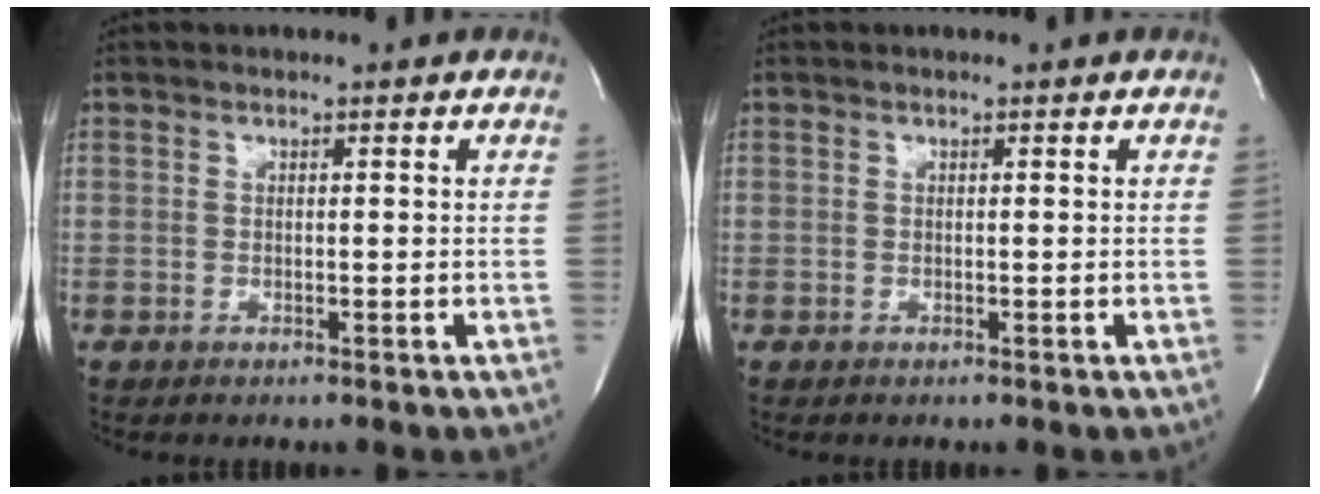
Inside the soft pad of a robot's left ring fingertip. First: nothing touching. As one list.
[{"total": 0.0}]